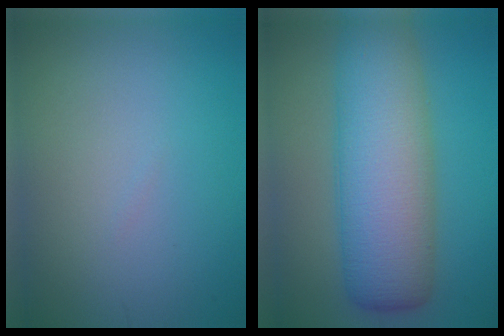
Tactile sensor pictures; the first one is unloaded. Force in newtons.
{"total": 10.9, "press": 10.9, "slide": 0.5}